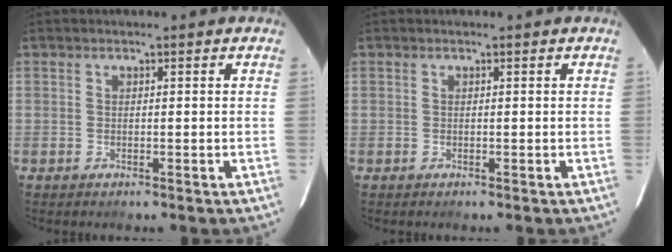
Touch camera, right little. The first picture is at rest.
{"total": 0.0}